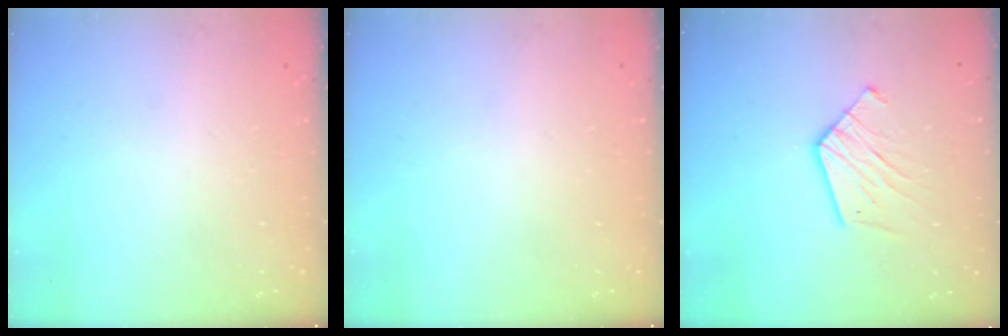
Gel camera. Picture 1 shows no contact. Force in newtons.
{"total": 0.0}
{"total": 10.4, "press": 10.4, "slide": 0.5}